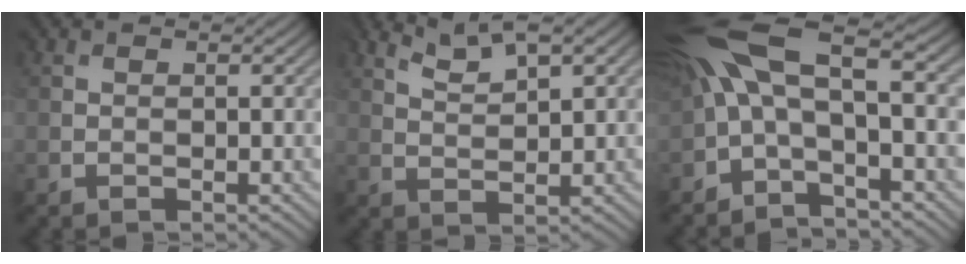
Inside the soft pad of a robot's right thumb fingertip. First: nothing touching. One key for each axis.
{"total": 4.3, "fx": 3.5, "fy": 0.8, "fz": 2.5, "tx": -0.060, "ty": 0.004, "tz": 0.076}
{"total": 10.9, "fx": 0.1, "fy": 4.2, "fz": 10.0, "tx": -0.221, "ty": 0.014, "tz": -0.005}